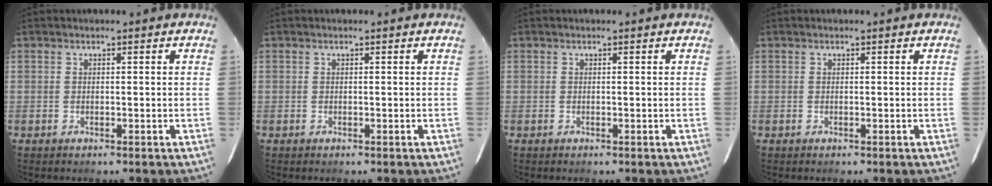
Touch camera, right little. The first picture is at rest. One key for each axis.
{"total": 0.0}
{"total": 0.0}
{"total": 0.0}